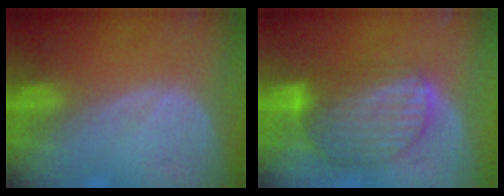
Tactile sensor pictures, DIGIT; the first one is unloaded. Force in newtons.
{"total": 8.8, "press": 7.8, "slide": 4.2}